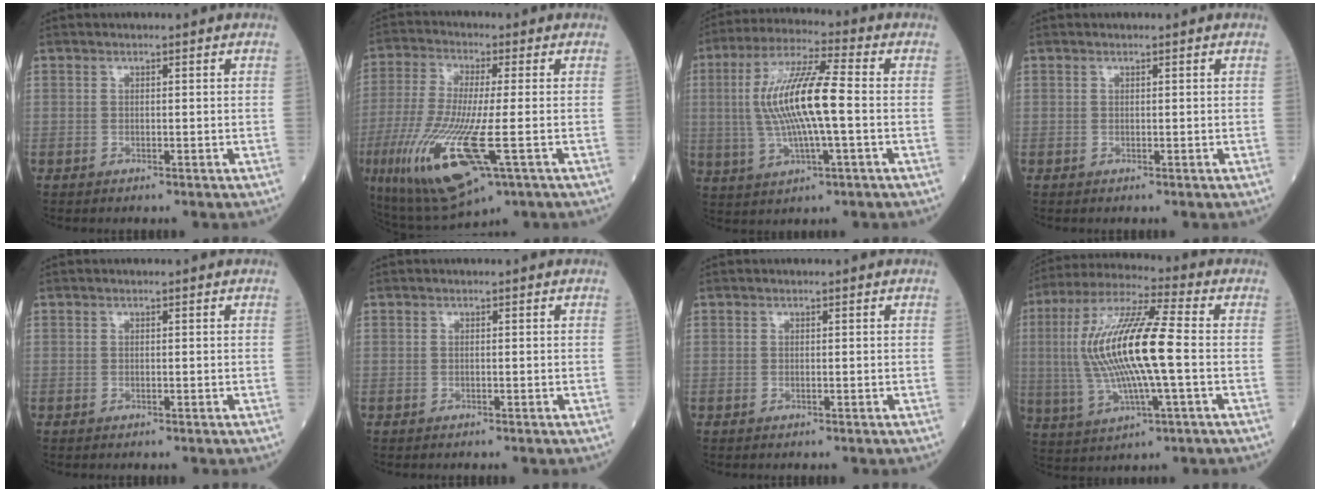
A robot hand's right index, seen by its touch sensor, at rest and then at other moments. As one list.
[{"total": 15.9, "force": [-5.1, 2.8, 14.8], "torque": [-0.317, -0.039, -0.085]}, {"total": 12.8, "force": [-0.1, 1.6, 12.8], "torque": [-0.257, 0.010, -0.003]}, {"total": 0.0}, {"total": 0.0}, {"total": 0.0}, {"total": 0.0}, {"total": 16.6, "force": [-0.2, 2.0, 16.5], "torque": [-0.341, 0.011, -0.008]}]